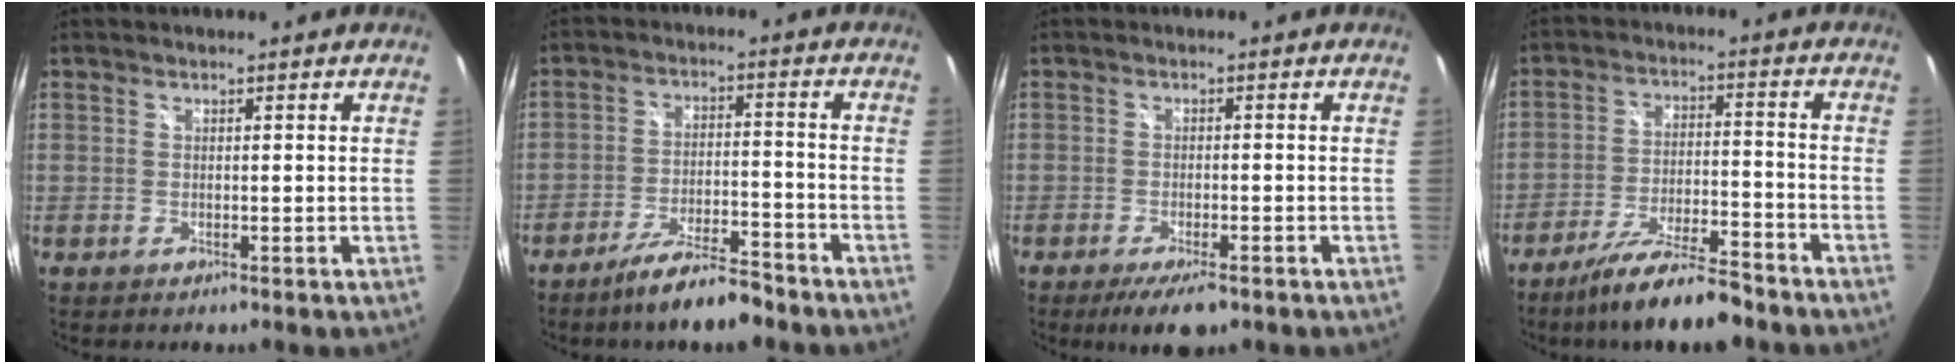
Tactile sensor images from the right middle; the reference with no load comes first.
{"total": 9.4, "force": [-7.8, 1.5, 5.2], "torque": [-0.104, -0.003, -0.126]}
{"total": 6.2, "force": [-4.4, 1.8, 4.1], "torque": [-0.086, -0.019, -0.069]}
{"total": 12.9, "force": [-10.9, 1.6, 6.7], "torque": [-0.136, -0.014, -0.181]}